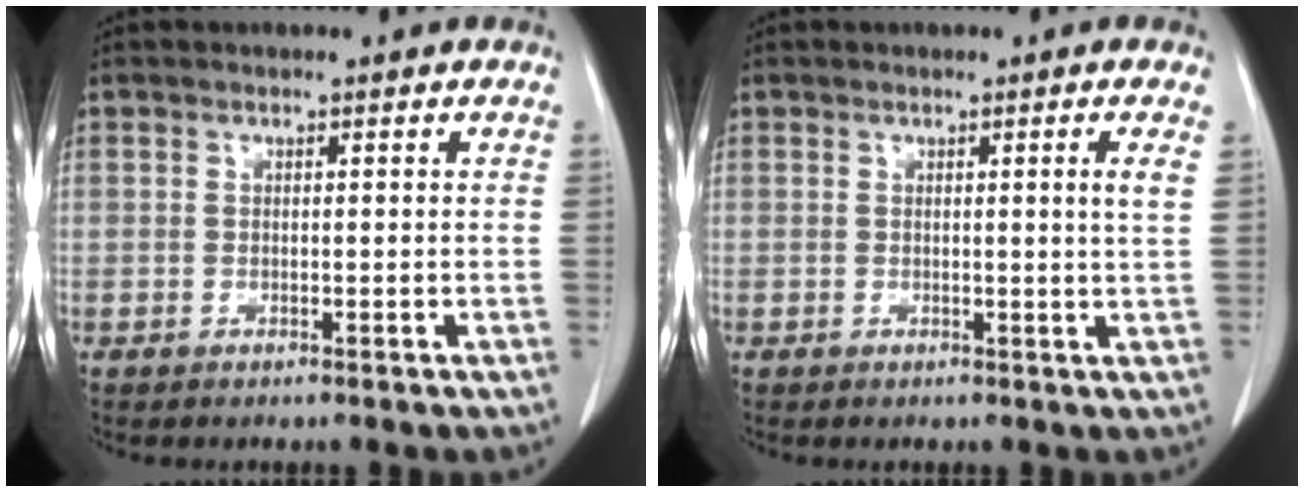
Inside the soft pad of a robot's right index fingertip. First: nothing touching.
{"total": 1.9, "force": [0.6, -0.6, 1.6], "torque": [-0.026, -0.006, 0.012]}